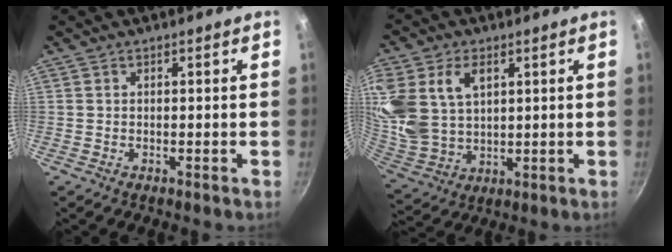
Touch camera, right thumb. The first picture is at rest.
{"total": 18.9, "force": [6.4, 13.2, 11.9], "torque": [-0.268, -0.001, 0.138]}